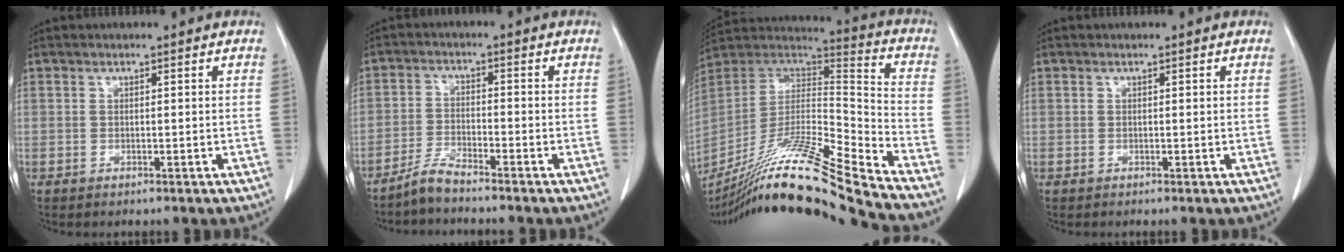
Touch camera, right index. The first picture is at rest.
{"total": 3.6, "force": [-3.4, 0.2, 1.2], "torque": [-0.026, -0.010, -0.068]}
{"total": 23.8, "force": [-19.4, -1.5, 13.6], "torque": [-0.247, -0.016, -0.350]}
{"total": 0.0}